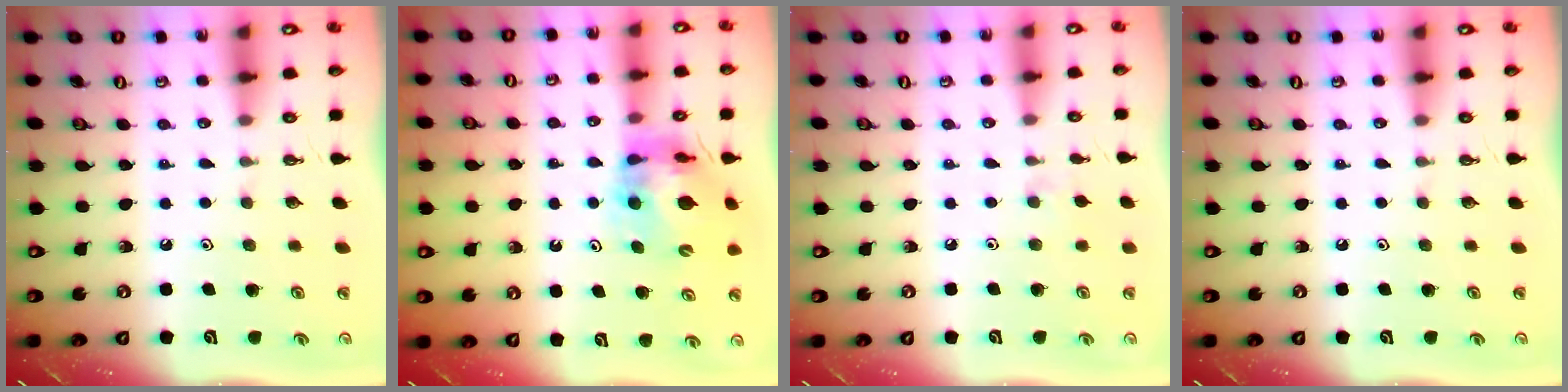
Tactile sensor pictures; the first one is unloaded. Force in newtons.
{"total": 12.4, "press": 12.3, "slide": 1.4}
{"total": 2.4, "press": 2.4, "slide": 0.5}
{"total": 0.0}